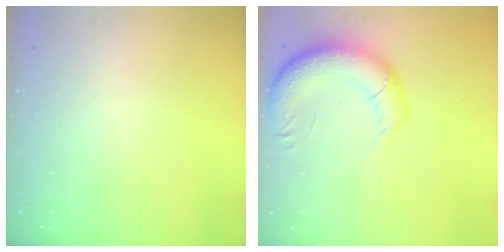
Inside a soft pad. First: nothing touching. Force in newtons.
{"total": 15.6, "press": 15.2, "slide": 3.6}